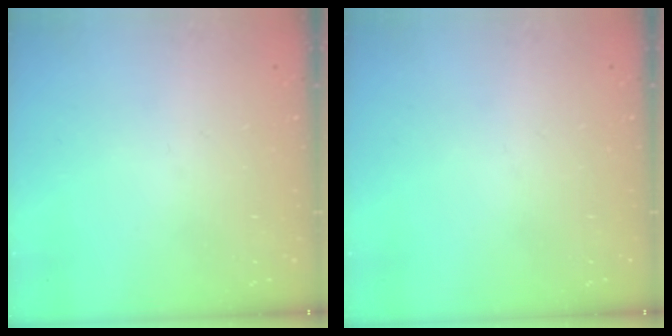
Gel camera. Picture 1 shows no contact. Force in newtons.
{"total": 0.0}